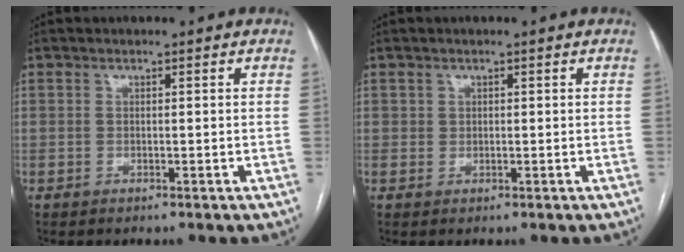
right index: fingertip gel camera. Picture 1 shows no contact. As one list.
[{"total": 0.8, "force": [0.3, 0.8, 0.2], "torque": [0.005, 0.001, 0.002]}]